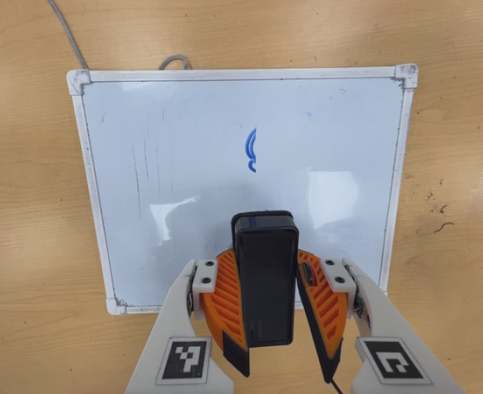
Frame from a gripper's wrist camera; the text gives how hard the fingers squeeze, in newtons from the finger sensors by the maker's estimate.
{"total": 8.1, "left": 8.4, "right": 7.7}